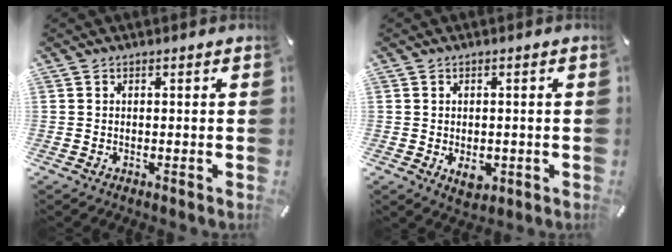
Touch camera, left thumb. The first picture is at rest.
{"total": 4.0, "force": [-1.0, 2.9, 2.6], "torque": [-0.032, -0.003, -0.018]}